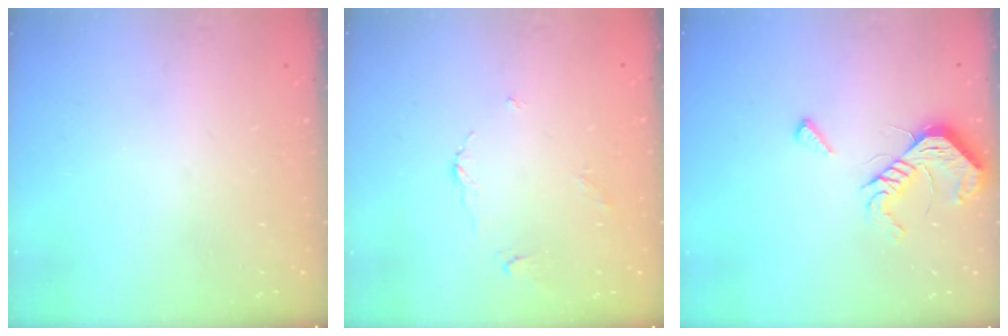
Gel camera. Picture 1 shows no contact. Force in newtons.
{"total": 2.6, "press": 2.5, "slide": 0.4}
{"total": 11.3, "press": 11.3, "slide": 0.5}